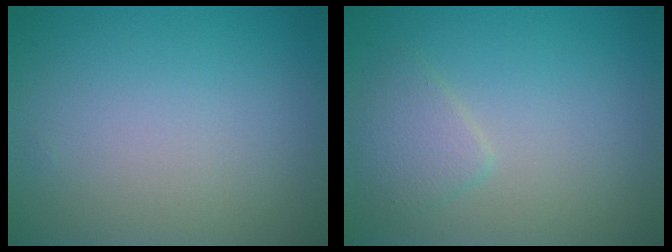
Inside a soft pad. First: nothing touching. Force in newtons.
{"total": 2.0, "press": 2.0, "slide": 0.1}